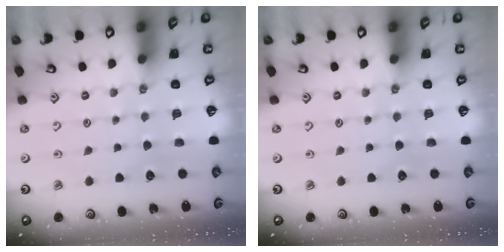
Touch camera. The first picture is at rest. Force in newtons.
{"total": 0.0}